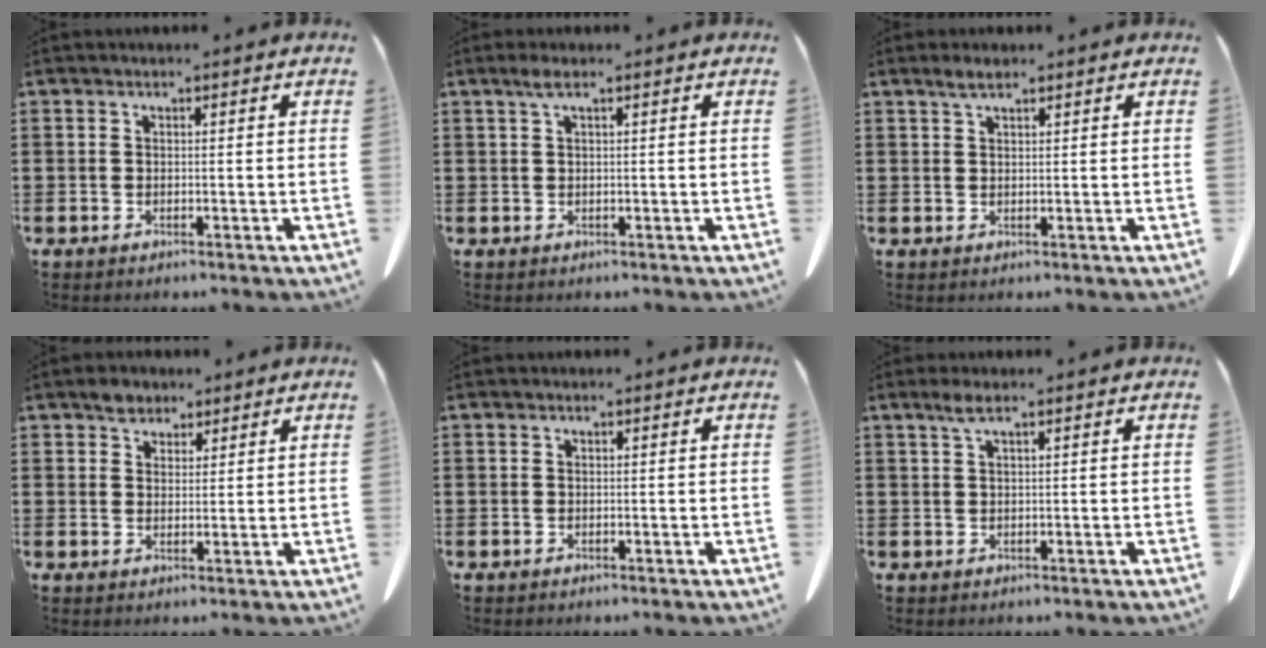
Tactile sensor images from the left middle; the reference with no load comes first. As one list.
[{"total": 1.5, "force": [0.6, 0.2, 1.4], "torque": [-0.030, 0.002, 0.011]}, {"total": 2.0, "force": [1.4, 0.5, 1.3], "torque": [-0.028, 0.003, 0.026]}, {"total": 3.1, "force": [2.4, 1.8, 0.6], "torque": [-0.011, 0.005, 0.045]}, {"total": 0.0}, {"total": 2.0, "force": [1.0, 0.3, 1.7], "torque": [-0.037, 0.002, 0.019]}]